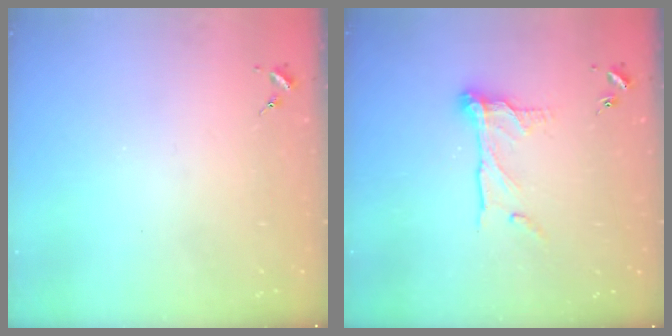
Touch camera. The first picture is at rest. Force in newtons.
{"total": 10.9, "press": 10.8, "slide": 1.3}